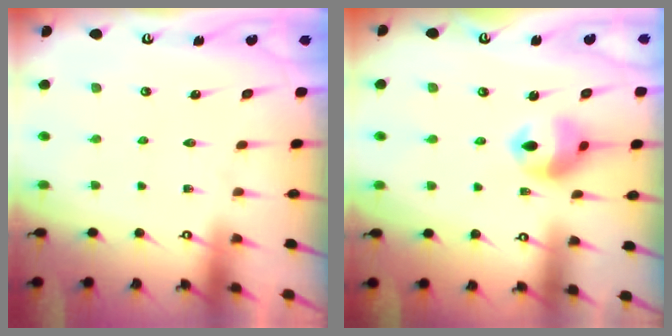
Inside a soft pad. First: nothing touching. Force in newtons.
{"total": 11.2, "press": 11.1, "slide": 1.5}